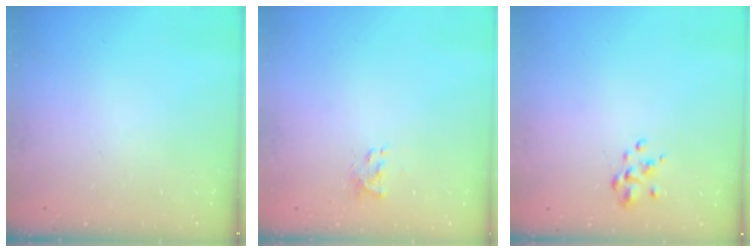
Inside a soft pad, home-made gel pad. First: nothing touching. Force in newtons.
{"total": 1.3, "press": 1.3, "slide": 0.3}
{"total": 2.5, "press": 2.4, "slide": 0.7}